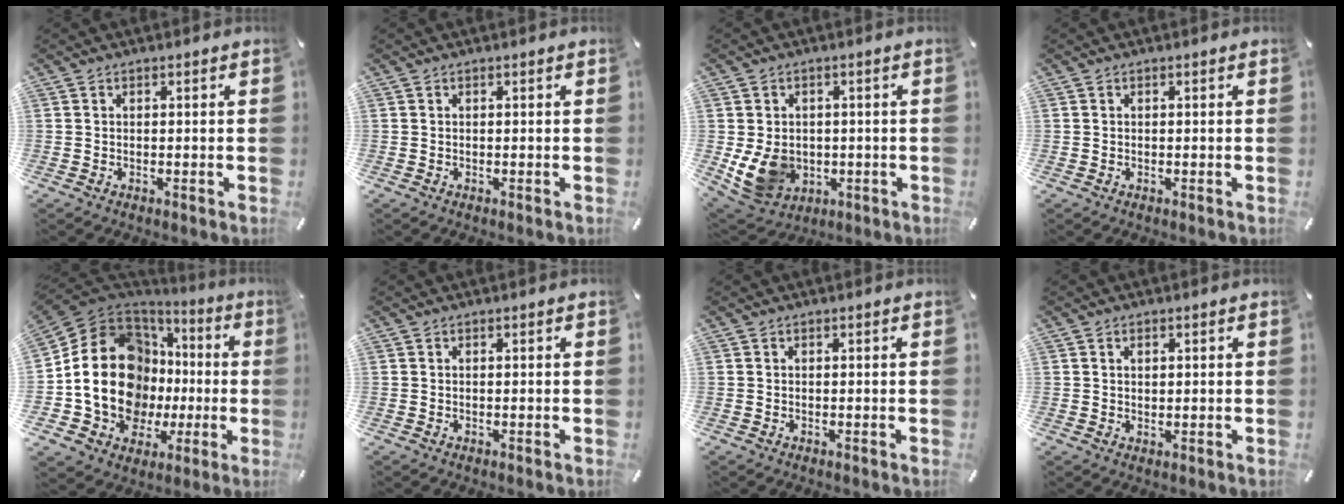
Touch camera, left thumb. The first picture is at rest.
{"total": 0.0}
{"total": 9.6, "force": [-1.0, 8.2, 4.8], "torque": [-0.103, 0.000, -0.015]}
{"total": 0.0}
{"total": 20.0, "force": [-0.1, 16.0, 12.1], "torque": [-0.251, -0.014, 0.013]}
{"total": 0.0}
{"total": 0.0}
{"total": 1.5, "force": [0.6, 1.0, 0.9], "torque": [-0.011, 0.000, 0.010]}